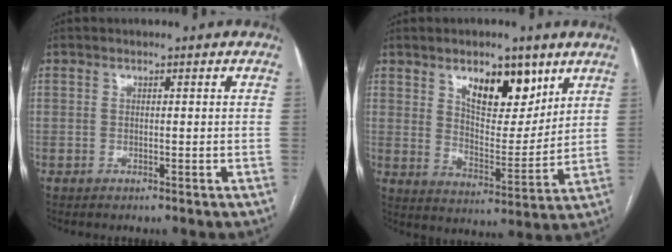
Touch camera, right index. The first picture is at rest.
{"total": 10.7, "force": [6.3, 4.5, 7.4], "torque": [-0.117, -0.005, 0.113]}